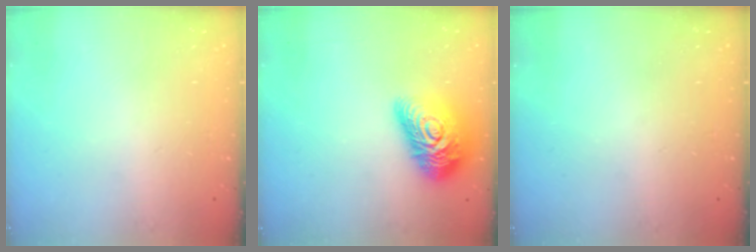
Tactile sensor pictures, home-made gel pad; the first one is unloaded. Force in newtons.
{"total": 18.8, "press": 18.7, "slide": 1.1}
{"total": 0.0}